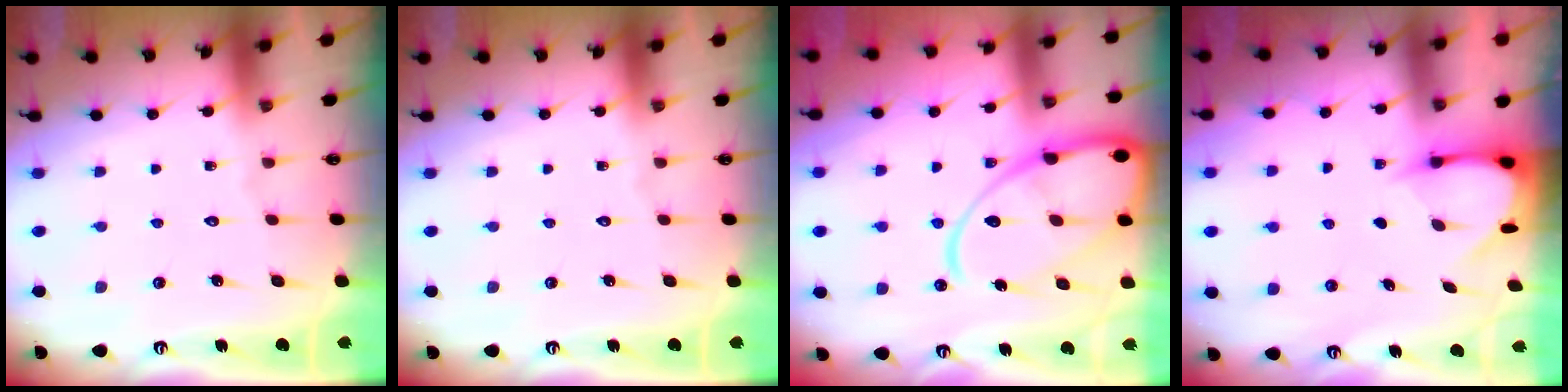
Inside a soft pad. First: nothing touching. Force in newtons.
{"total": 0.0}
{"total": 18.7, "press": 18.6, "slide": 1.9}
{"total": 3.8, "press": 3.8, "slide": 0.3}